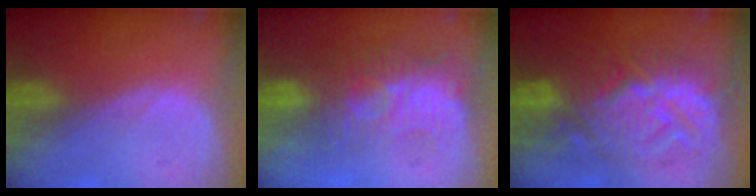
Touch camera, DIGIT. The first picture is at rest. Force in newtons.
{"total": 9.4, "press": 8.5, "slide": 4.1}
{"total": 11.0, "press": 10.9, "slide": 0.8}